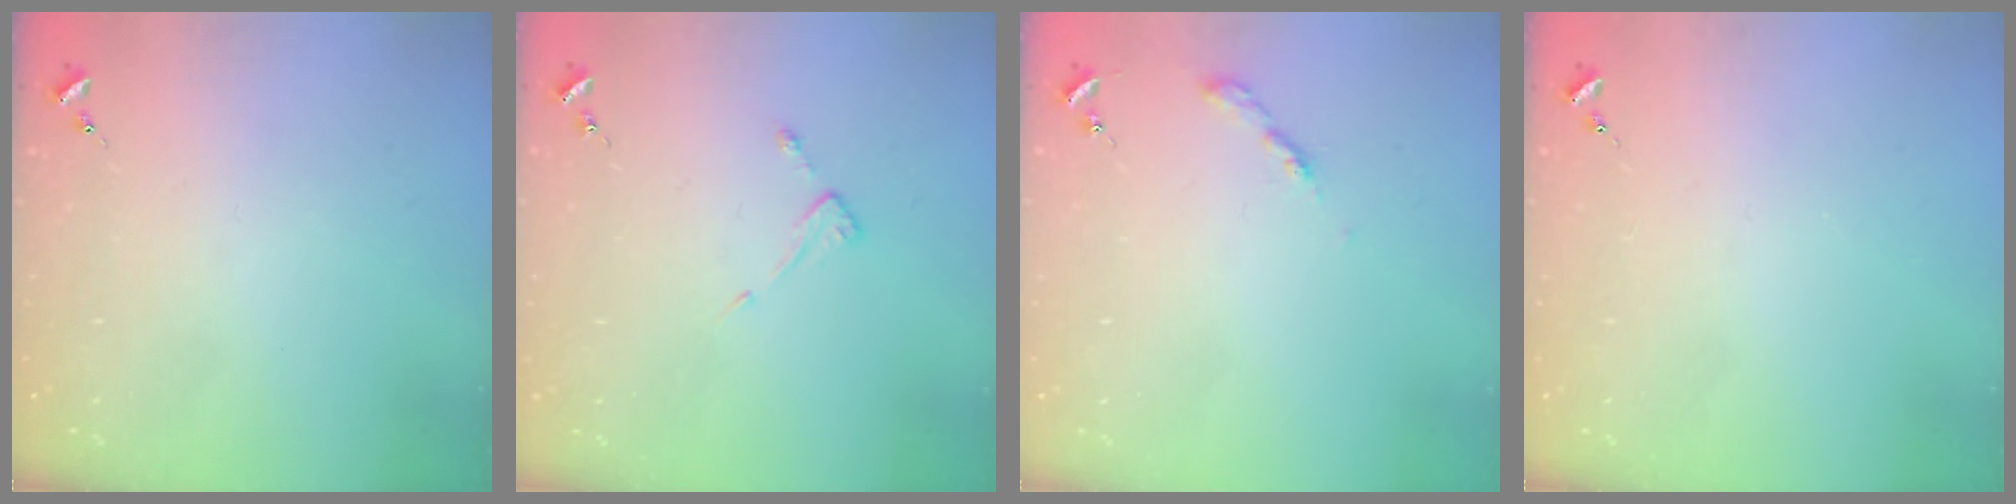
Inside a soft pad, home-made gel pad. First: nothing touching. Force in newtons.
{"total": 3.8, "press": 3.7, "slide": 0.4}
{"total": 3.1, "press": 3.1, "slide": 0.2}
{"total": 0.0}